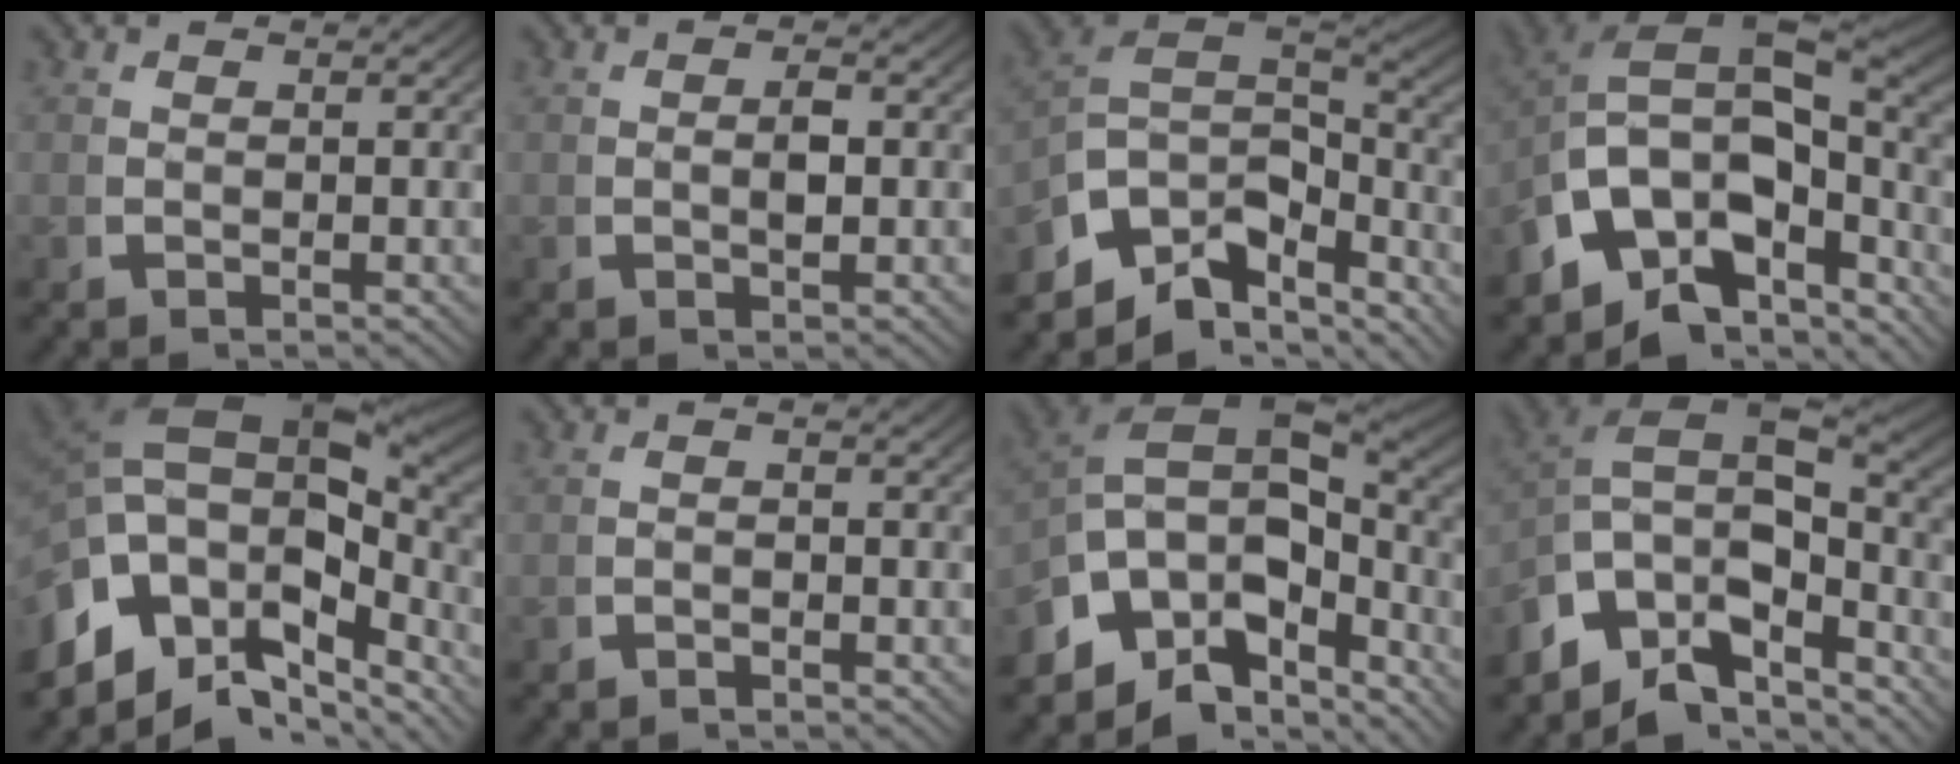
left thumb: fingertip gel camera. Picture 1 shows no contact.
{"total": 1.7, "force": [0.0, 0.9, 1.5], "torque": [-0.024, 0.001, -0.001]}
{"total": 12.9, "force": [-3.0, 8.7, 9.1], "torque": [-0.196, -0.055, -0.022]}
{"total": 16.4, "force": [-1.4, 11.3, 11.9], "torque": [-0.230, -0.036, -0.017]}
{"total": 19.8, "force": [-0.1, 13.7, 14.4], "torque": [-0.255, -0.032, 0.007]}
{"total": 1.2, "force": [-1.1, 0.2, 0.4], "torque": [-0.006, 0.000, -0.022]}
{"total": 14.6, "force": [-2.5, 9.6, 10.8], "torque": [-0.217, -0.046, -0.019]}
{"total": 14.3, "force": [-1.9, 9.9, 10.1], "torque": [-0.206, -0.049, -0.017]}